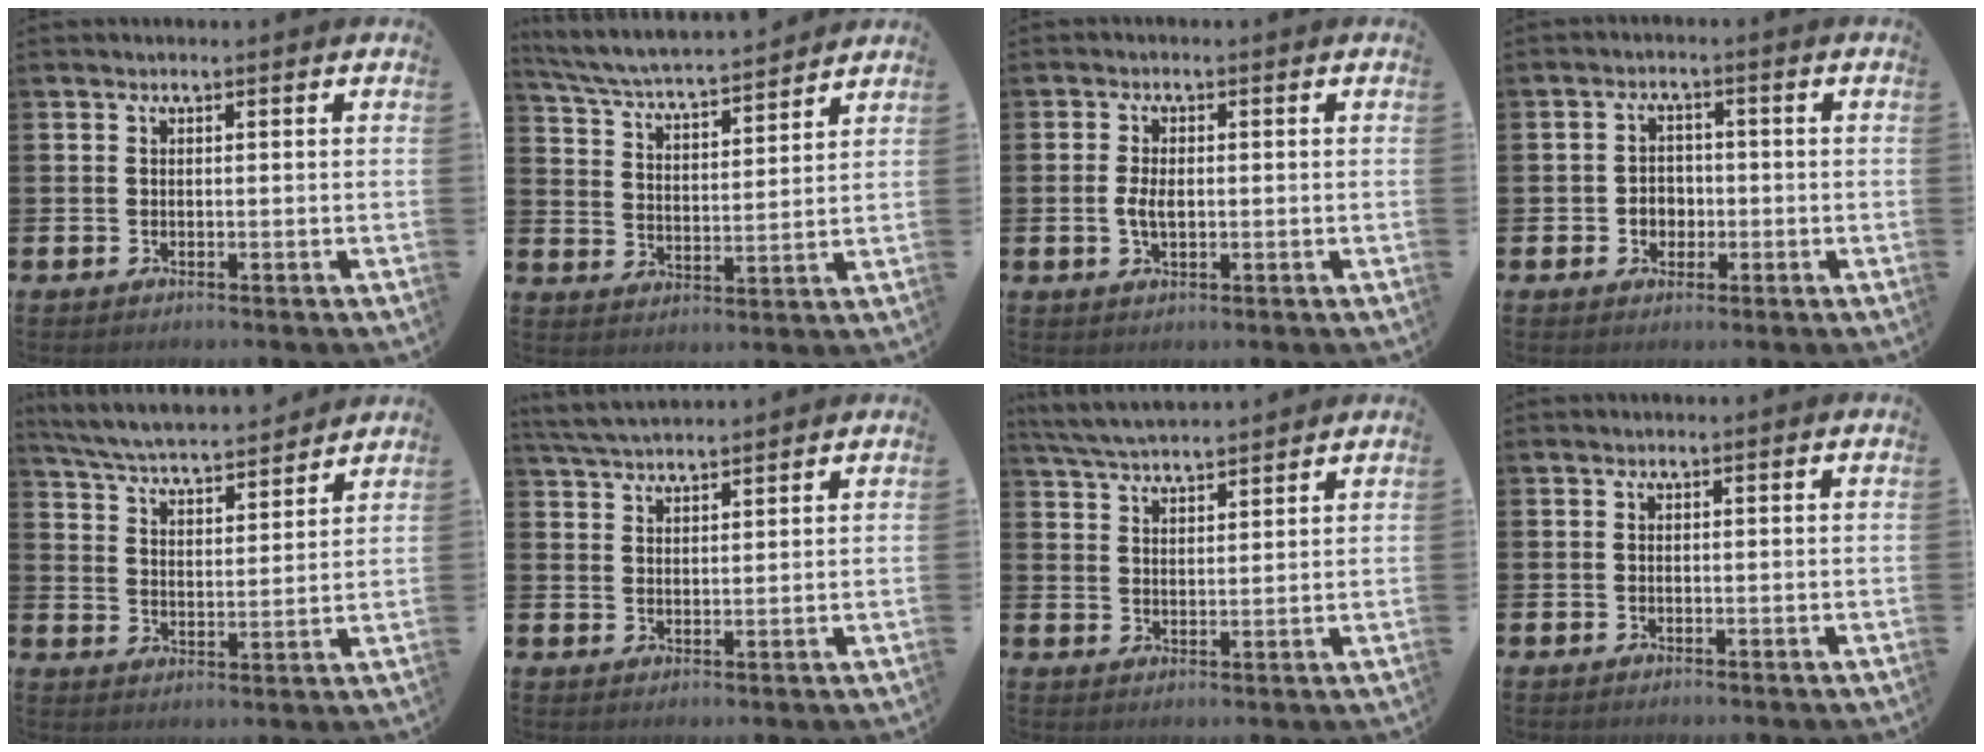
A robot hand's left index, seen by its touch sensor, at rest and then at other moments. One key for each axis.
{"total": 5.5, "fx": 5.3, "fy": 0.2, "fz": 1.3, "tx": -0.049, "ty": -0.045, "tz": 0.087}
{"total": 2.8, "fx": -0.2, "fy": 1.5, "fz": 2.4, "tx": -0.042, "ty": 0.005, "tz": -0.006}
{"total": 2.2, "fx": -0.8, "fy": 2.0, "fz": 0.6, "tx": -0.013, "ty": 0.006, "tz": -0.022}
{"total": 5.9, "fx": 5.7, "fy": 0.4, "fz": 1.3, "tx": -0.046, "ty": -0.046, "tz": 0.098}
{"total": 4.3, "fx": 4.2, "fy": 0.5, "fz": 0.7, "tx": -0.027, "ty": -0.016, "tz": 0.076}
{"total": 5.1, "fx": 5.1, "fy": 0.4, "fz": 0.9, "tx": -0.034, "ty": -0.025, "tz": 0.091}
{"total": 0.0}